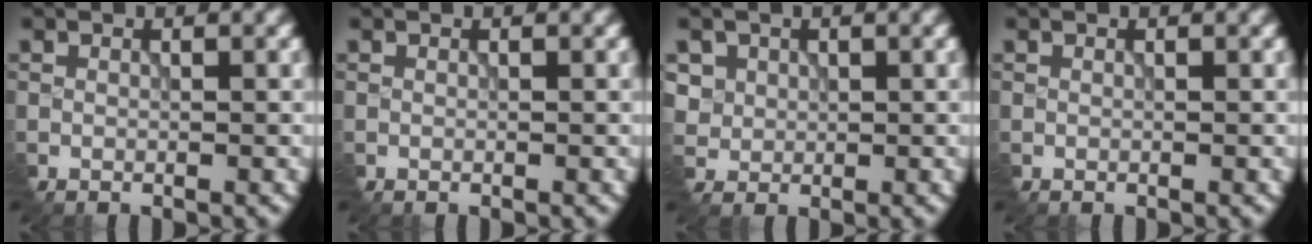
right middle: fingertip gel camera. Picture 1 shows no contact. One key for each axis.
{"total": 0.0}
{"total": 1.8, "fx": 0.6, "fy": 1.7, "fz": 0.1, "tx": -0.012, "ty": -0.008, "tz": 0.013}
{"total": 0.0}